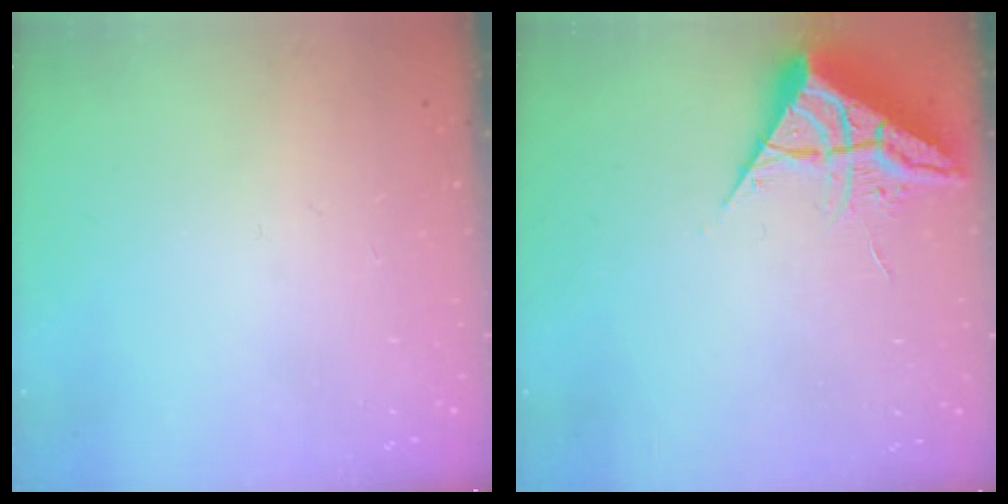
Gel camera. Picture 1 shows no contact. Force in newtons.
{"total": 6.9, "press": 6.9, "slide": 0.4}